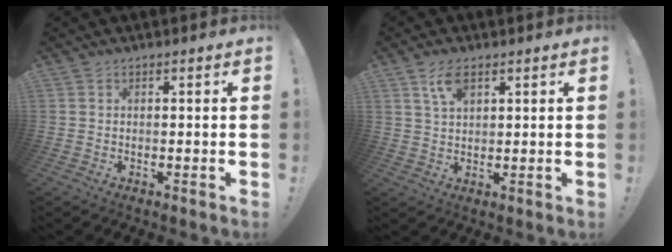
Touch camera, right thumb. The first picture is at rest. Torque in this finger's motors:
{"motor_torque": [-0.13, 0.77, 0.10, -0.02, 0.20]}